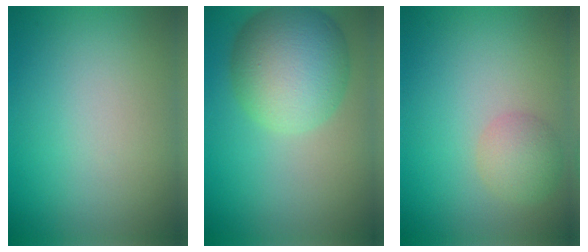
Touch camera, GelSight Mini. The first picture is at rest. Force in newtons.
{"total": 8.8, "press": 8.8, "slide": 0.3}
{"total": 2.5, "press": 2.5, "slide": 0.1}